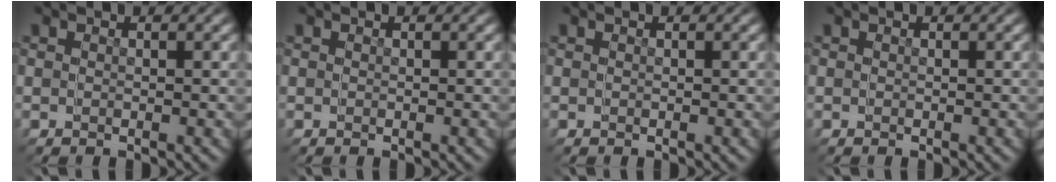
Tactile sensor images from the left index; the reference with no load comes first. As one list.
[{"total": 0.0}, {"total": 0.0}, {"total": 0.0}]